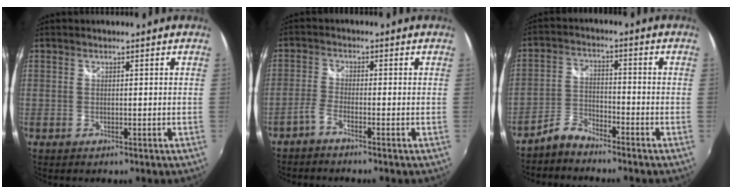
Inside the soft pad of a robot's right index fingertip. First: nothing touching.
{"total": 2.1, "force": [-1.7, 0.3, 1.2], "torque": [-0.041, 0.005, -0.040]}
{"total": 4.7, "force": [-4.3, 1.4, 1.4], "torque": [-0.034, 0.010, -0.088]}